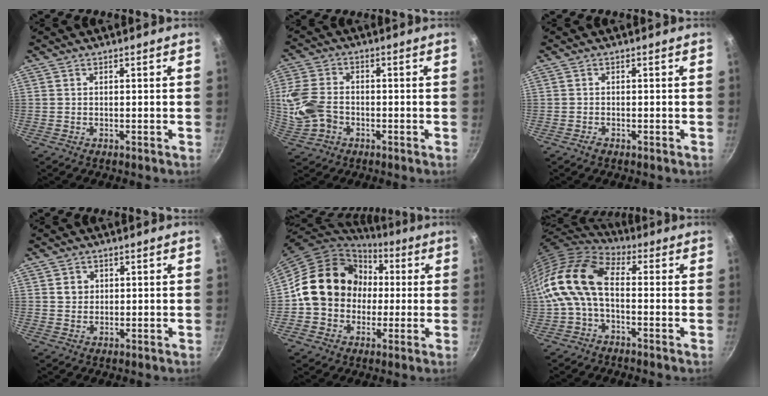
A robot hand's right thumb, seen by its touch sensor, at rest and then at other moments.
{"total": 11.0, "force": [-1.9, 8.4, 6.9], "torque": [-0.151, 0.016, -0.042]}
{"total": 0.9, "force": [-0.7, 0.4, 0.5], "torque": [-0.013, 0.000, -0.013]}
{"total": 2.4, "force": [0.7, 2.2, 0.7], "torque": [-0.001, 0.003, 0.011]}
{"total": 17.5, "force": [1.0, 15.1, 8.9], "torque": [-0.117, 0.033, 0.009]}
{"total": 14.7, "force": [-1.0, 8.7, 11.8], "torque": [-0.226, 0.032, -0.038]}